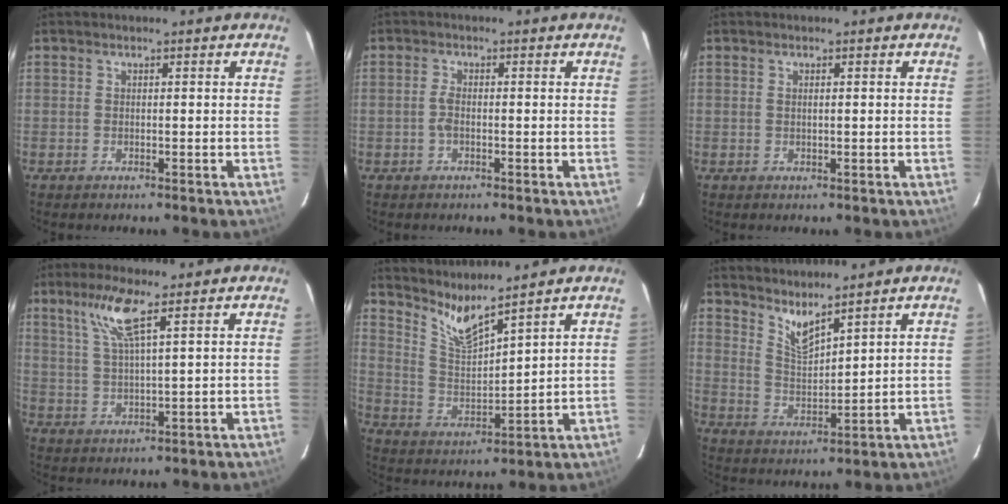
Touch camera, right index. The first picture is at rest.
{"total": 1.8, "force": [-0.5, 0.9, 1.5], "torque": [-0.033, 0.003, -0.010]}
{"total": 0.7, "force": [0.2, 0.1, 0.7], "torque": [-0.013, 0.002, 0.003]}
{"total": 7.1, "force": [4.1, 0.5, 5.8], "torque": [-0.118, 0.002, 0.083]}
{"total": 7.3, "force": [6.4, -0.1, 3.3], "torque": [-0.066, -0.019, 0.131]}
{"total": 6.0, "force": [5.0, 0.8, 3.2], "torque": [-0.058, -0.011, 0.099]}